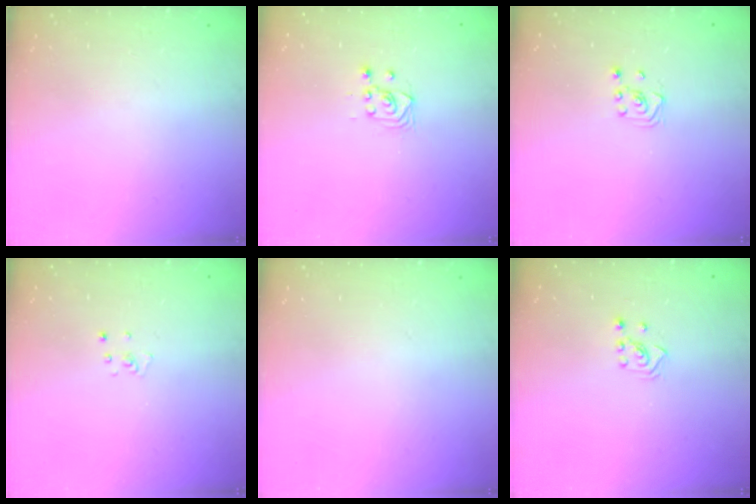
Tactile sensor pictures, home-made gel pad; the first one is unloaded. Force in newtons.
{"total": 4.2, "press": 3.9, "slide": 1.7}
{"total": 2.3, "press": 2.2, "slide": 0.8}
{"total": 2.6, "press": 2.6, "slide": 0.3}
{"total": 0.0}
{"total": 2.3, "press": 2.2, "slide": 0.7}